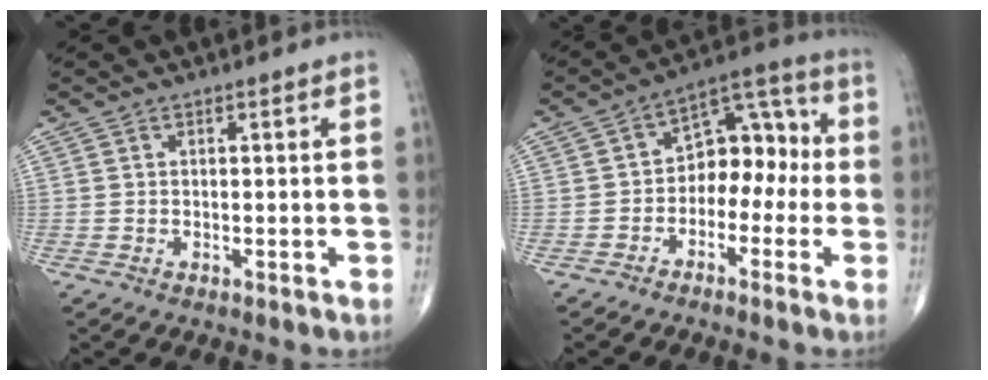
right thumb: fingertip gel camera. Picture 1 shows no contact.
{"total": 10.5, "force": [-1.9, 7.1, 7.5], "torque": [-0.072, 0.050, -0.046]}